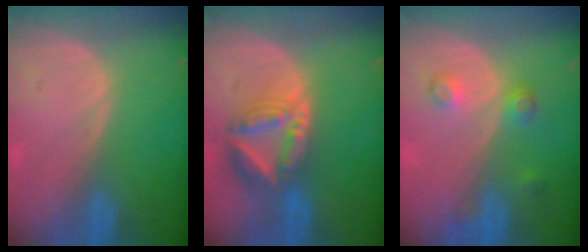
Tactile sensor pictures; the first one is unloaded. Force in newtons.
{"total": 8.2, "press": 7.1, "slide": 4.1}
{"total": 3.5, "press": 3.2, "slide": 1.4}